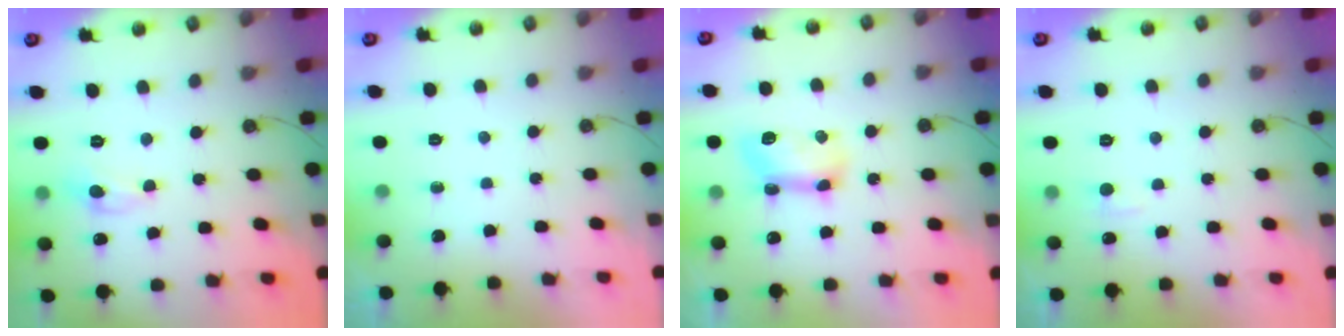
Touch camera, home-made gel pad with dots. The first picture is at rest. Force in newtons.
{"total": 0.0}
{"total": 7.7, "press": 7.7, "slide": 0.5}
{"total": 2.1, "press": 2.0, "slide": 0.6}